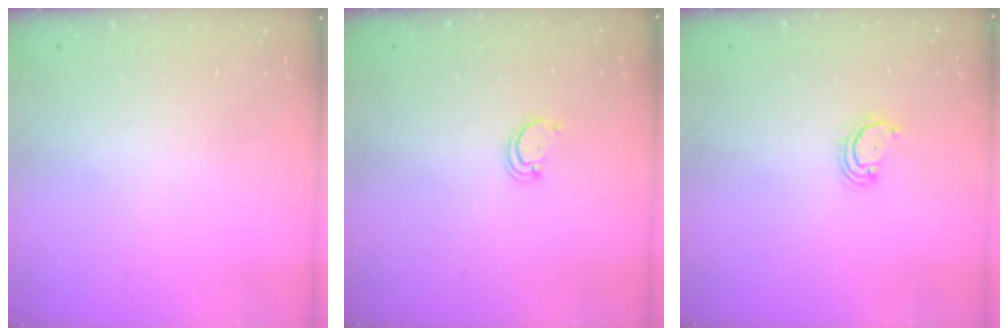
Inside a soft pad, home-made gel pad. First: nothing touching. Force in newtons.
{"total": 1.6, "press": 1.6, "slide": 0.1}
{"total": 2.9, "press": 2.8, "slide": 0.4}